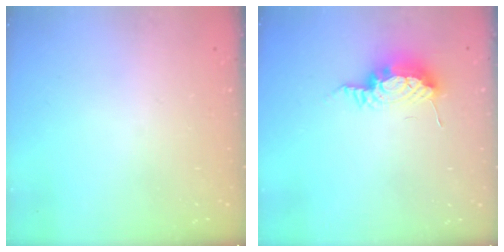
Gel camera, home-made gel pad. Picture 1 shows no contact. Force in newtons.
{"total": 9.1, "press": 8.9, "slide": 2.1}